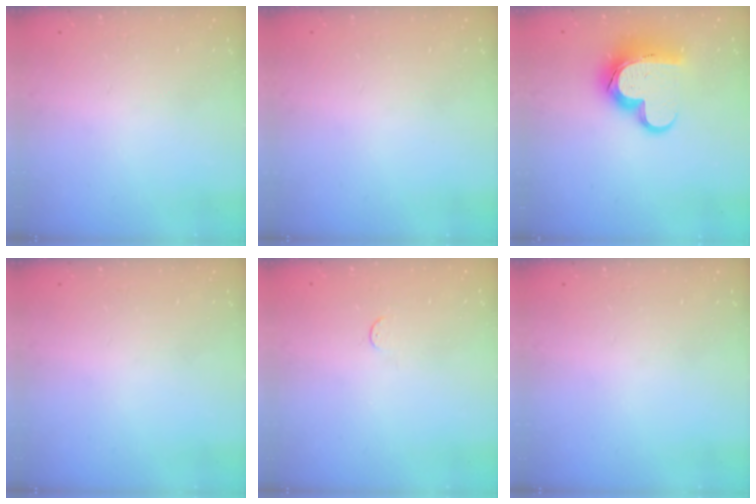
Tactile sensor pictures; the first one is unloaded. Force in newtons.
{"total": 0.0}
{"total": 14.5, "press": 14.4, "slide": 1.1}
{"total": 0.0}
{"total": 2.9, "press": 2.9, "slide": 0.4}
{"total": 0.0}